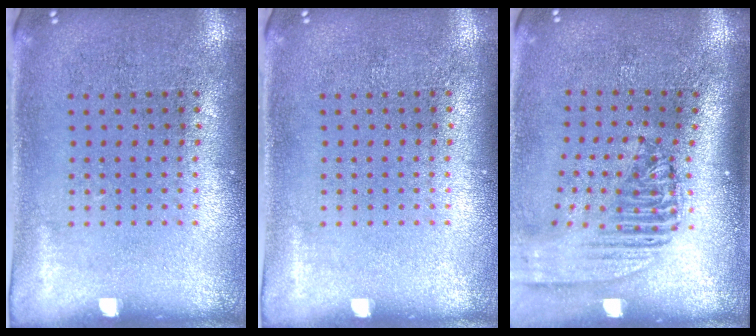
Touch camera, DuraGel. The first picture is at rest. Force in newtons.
{"total": 0.0}
{"total": 2.3, "press": 1.8, "slide": 1.5}